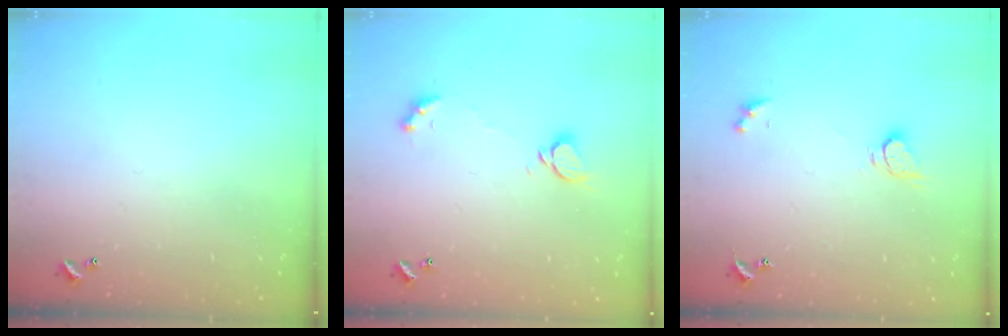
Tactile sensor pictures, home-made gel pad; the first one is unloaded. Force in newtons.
{"total": 2.3, "press": 2.2, "slide": 0.3}
{"total": 2.5, "press": 2.5, "slide": 0.4}